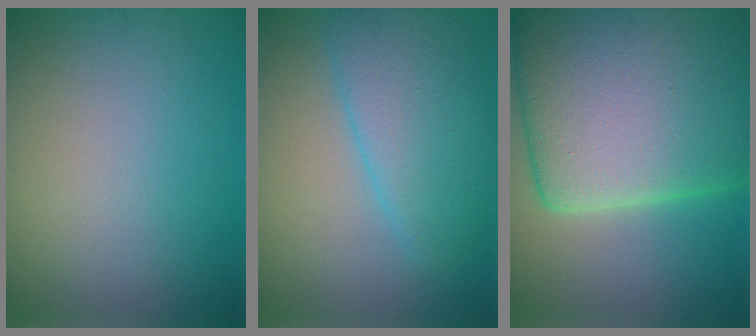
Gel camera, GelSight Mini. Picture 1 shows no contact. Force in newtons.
{"total": 5.1, "press": 5.1, "slide": 0.3}
{"total": 19.9, "press": 19.8, "slide": 1.3}